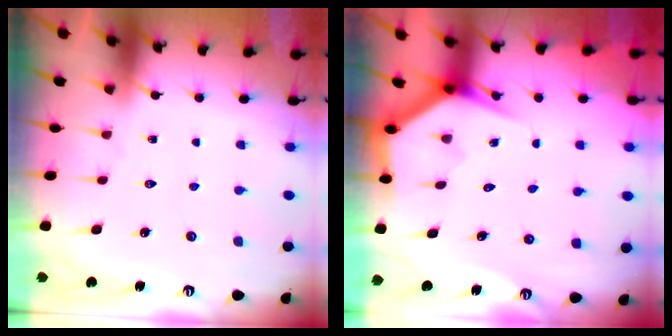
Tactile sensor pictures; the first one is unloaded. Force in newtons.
{"total": 3.4, "press": 3.4, "slide": 0.2}